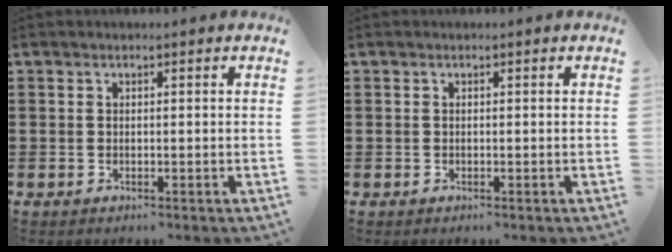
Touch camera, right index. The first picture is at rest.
{"total": 0.0}